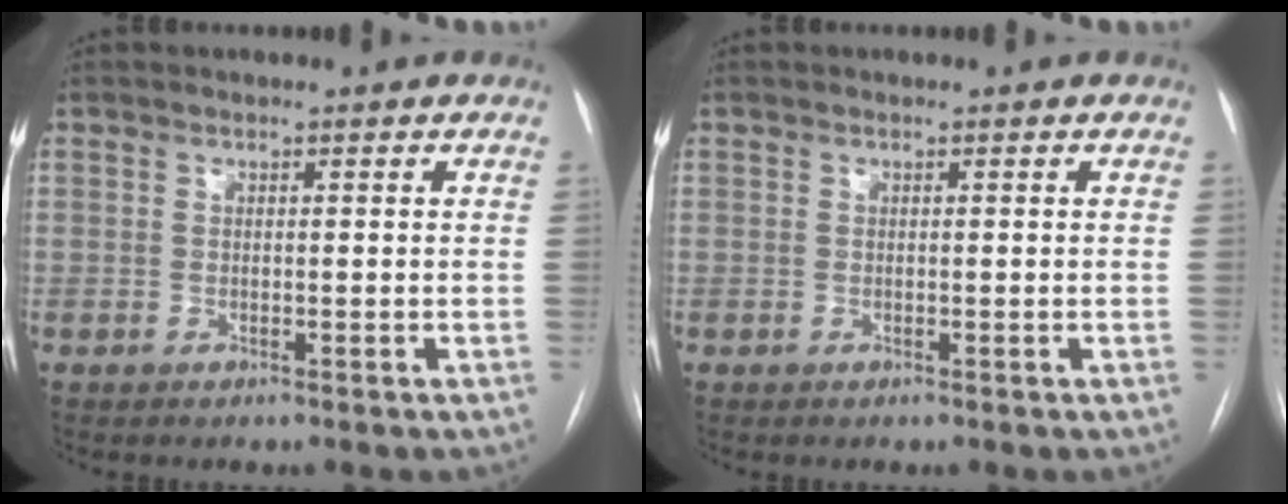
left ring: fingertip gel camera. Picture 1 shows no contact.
{"total": 0.0}